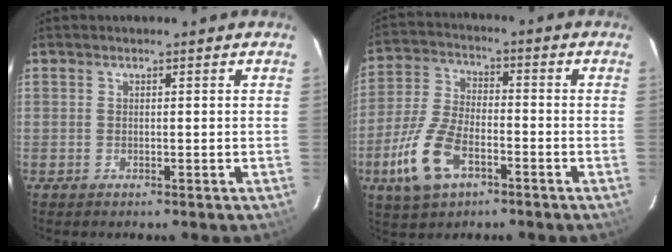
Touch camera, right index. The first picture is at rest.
{"total": 12.5, "force": [-6.0, 6.4, 8.9], "torque": [-0.206, -0.004, -0.113]}